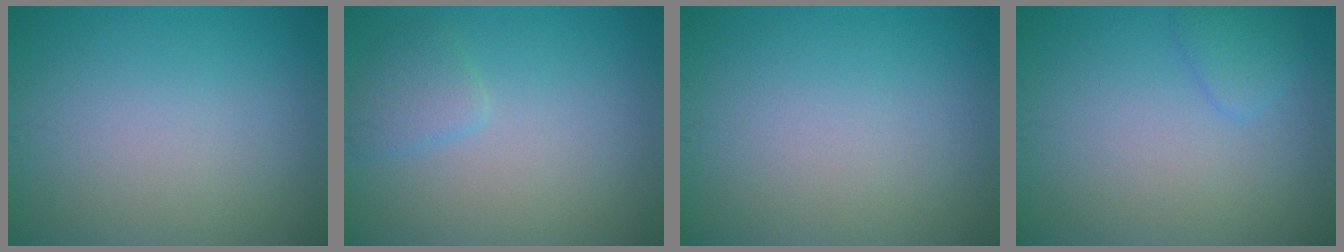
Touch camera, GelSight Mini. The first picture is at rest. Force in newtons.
{"total": 1.8, "press": 1.8, "slide": 0.2}
{"total": 0.0}
{"total": 1.4, "press": 1.4, "slide": 0.1}